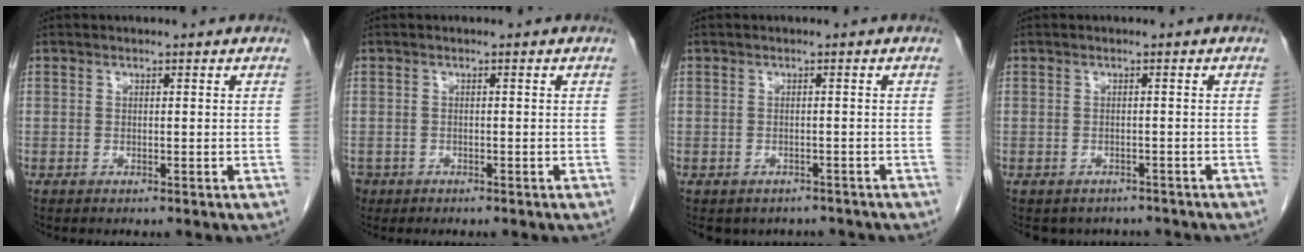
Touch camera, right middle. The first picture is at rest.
{"total": 2.7, "force": [-1.8, 2.0, 0.3], "torque": [-0.006, 0.002, -0.032]}
{"total": 5.2, "force": [-4.3, 2.8, 0.6], "torque": [0.003, 0.006, -0.049]}
{"total": 4.9, "force": [-4.2, 2.5, 0.3], "torque": [0.006, 0.006, -0.049]}